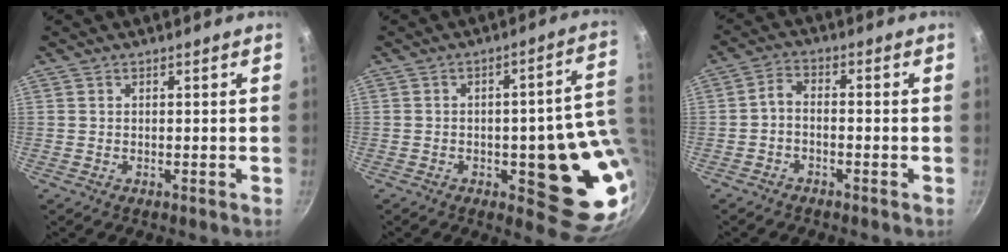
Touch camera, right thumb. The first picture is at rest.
{"total": 17.1, "force": [-1.2, 6.3, 15.8], "torque": [-0.135, -0.009, -0.015]}
{"total": 3.2, "force": [-1.7, 1.6, 2.1], "torque": [-0.047, 0.024, -0.039]}